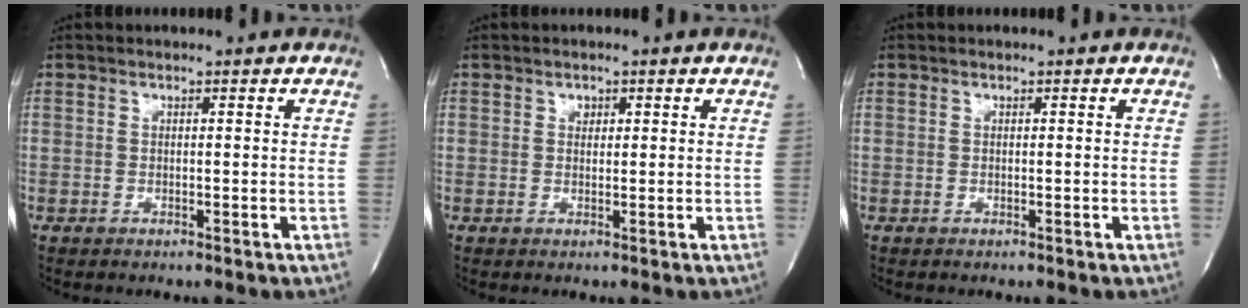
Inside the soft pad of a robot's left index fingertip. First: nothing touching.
{"total": 1.0, "force": [0.5, 0.8, 0.5], "torque": [-0.005, 0.000, 0.006]}
{"total": 0.0}